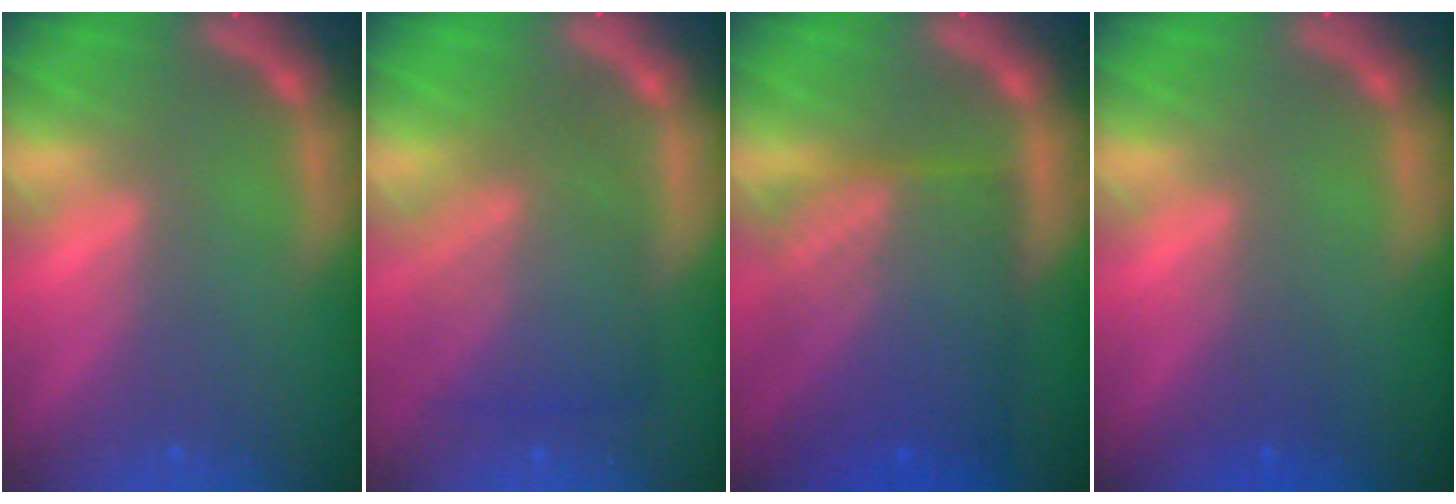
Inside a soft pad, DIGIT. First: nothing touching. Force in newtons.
{"total": 7.6}
{"total": 10.1}
{"total": 1.5}